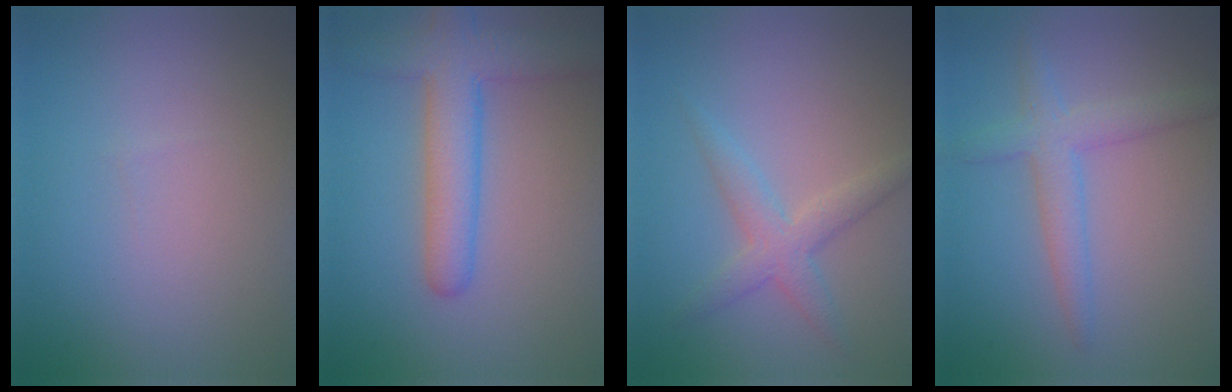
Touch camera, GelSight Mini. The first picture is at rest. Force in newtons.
{"total": 5.8, "press": 5.8, "slide": 0.3}
{"total": 2.8, "press": 2.8, "slide": 0.0}
{"total": 2.6, "press": 2.6, "slide": 0.2}